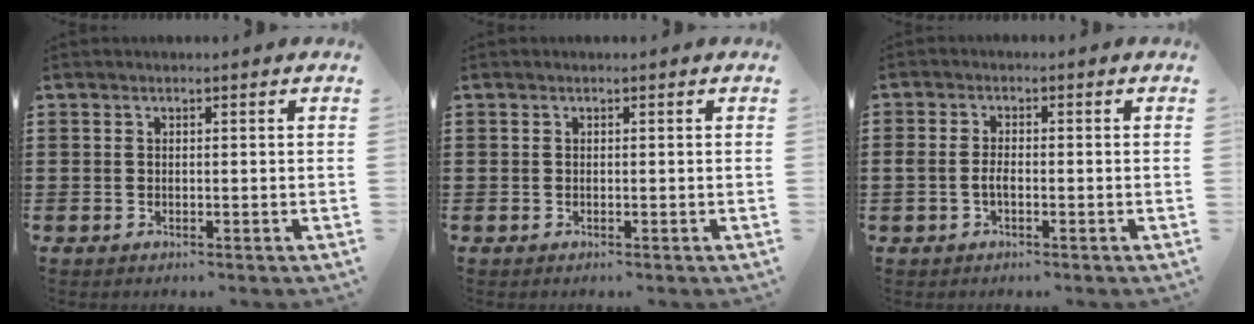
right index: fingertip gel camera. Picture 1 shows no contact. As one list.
[{"total": 0.0}, {"total": 2.0, "force": [-0.6, 0.9, 1.6], "torque": [-0.040, -0.001, -0.014]}]